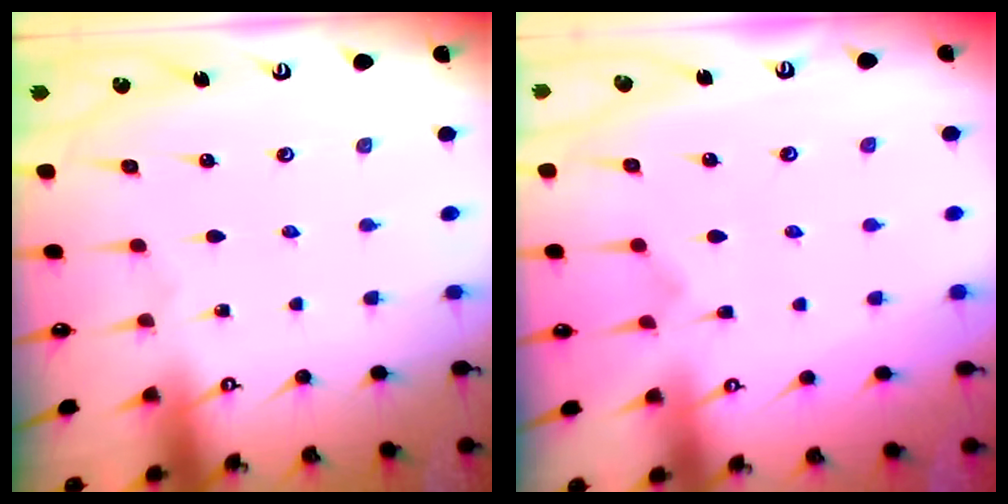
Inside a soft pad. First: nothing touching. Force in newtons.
{"total": 2.3, "press": 2.0, "slide": 1.1}